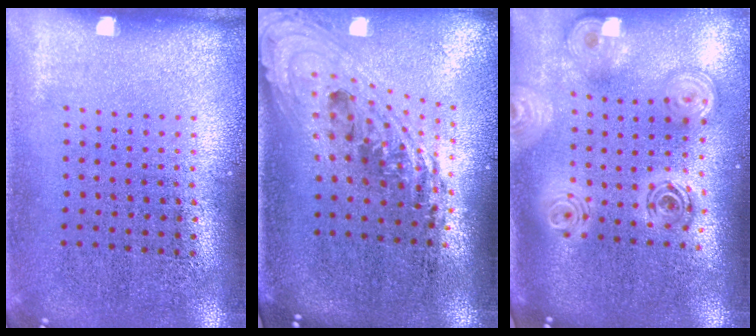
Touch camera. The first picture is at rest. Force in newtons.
{"total": 2.4, "press": 1.8, "slide": 1.6}
{"total": 2.6, "press": 1.9, "slide": 1.8}